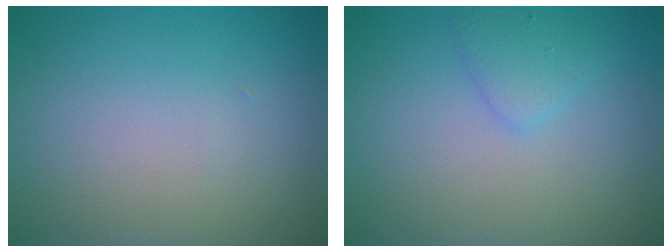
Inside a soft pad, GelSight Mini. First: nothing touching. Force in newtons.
{"total": 1.7, "press": 1.6, "slide": 0.1}